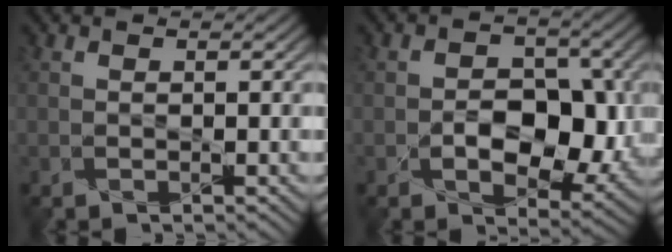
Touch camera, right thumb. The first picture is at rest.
{"total": 7.6, "force": [-1.5, 5.0, 5.5], "torque": [-0.075, -0.017, -0.018]}